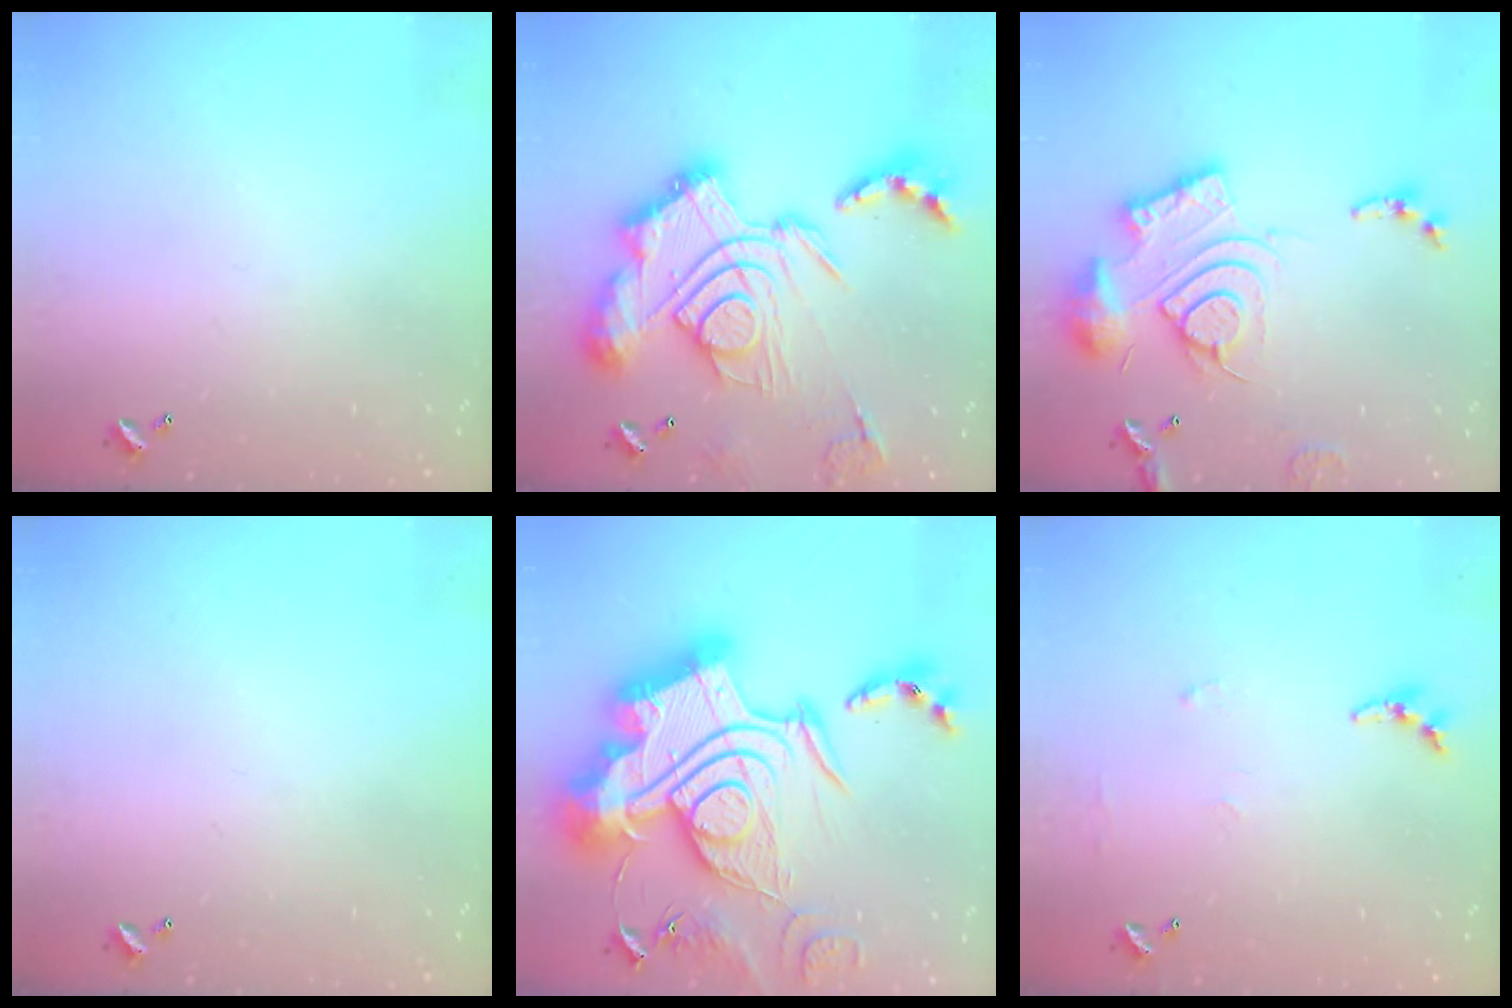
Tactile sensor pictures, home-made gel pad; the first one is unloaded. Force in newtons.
{"total": 4.2, "press": 3.4, "slide": 2.5}
{"total": 19.5, "press": 19.4, "slide": 2.0}
{"total": 0.0}
{"total": 0.6, "press": 0.6, "slide": 0.0}
{"total": 5.2, "press": 5.2, "slide": 0.5}